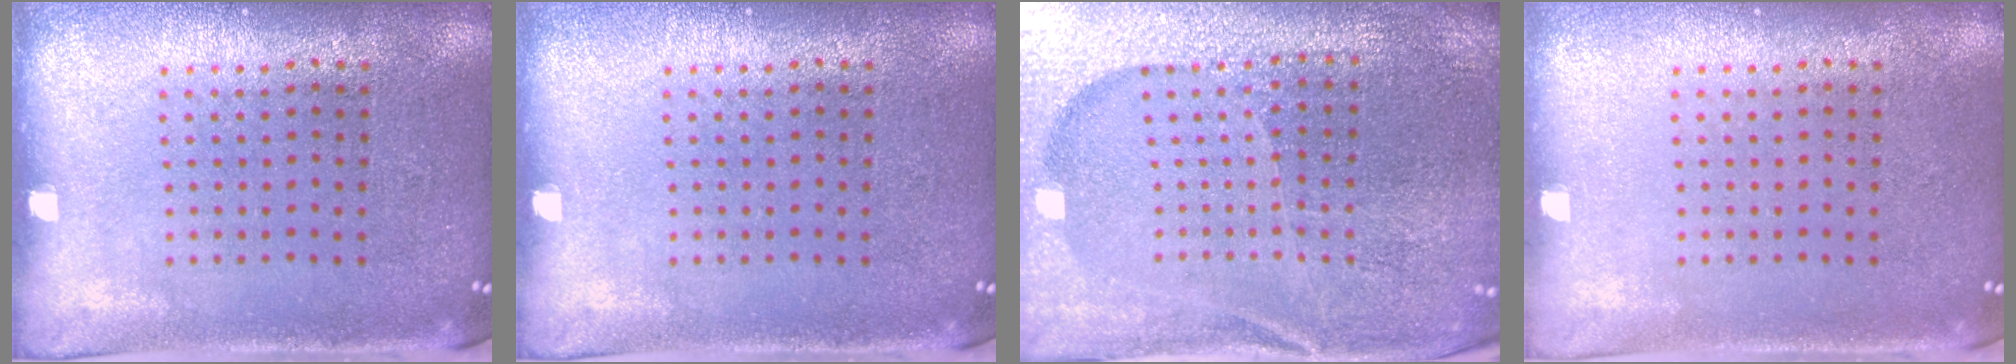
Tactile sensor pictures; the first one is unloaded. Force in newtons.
{"total": 0.0}
{"total": 4.2, "press": 4.1, "slide": 1.1}
{"total": 0.0}